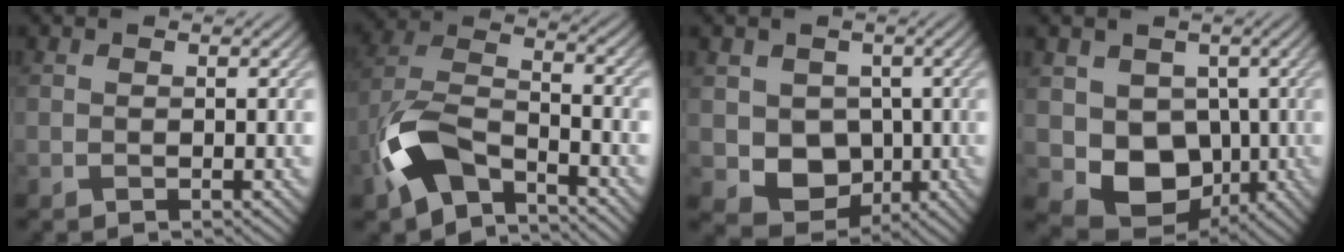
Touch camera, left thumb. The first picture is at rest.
{"total": 10.6, "force": [-6.0, 4.6, 7.3], "torque": [-0.162, -0.002, -0.138]}
{"total": 6.2, "force": [-0.4, 5.4, 3.1], "torque": [-0.073, -0.020, -0.014]}
{"total": 7.0, "force": [-0.7, 5.9, 3.8], "torque": [-0.085, -0.025, -0.017]}